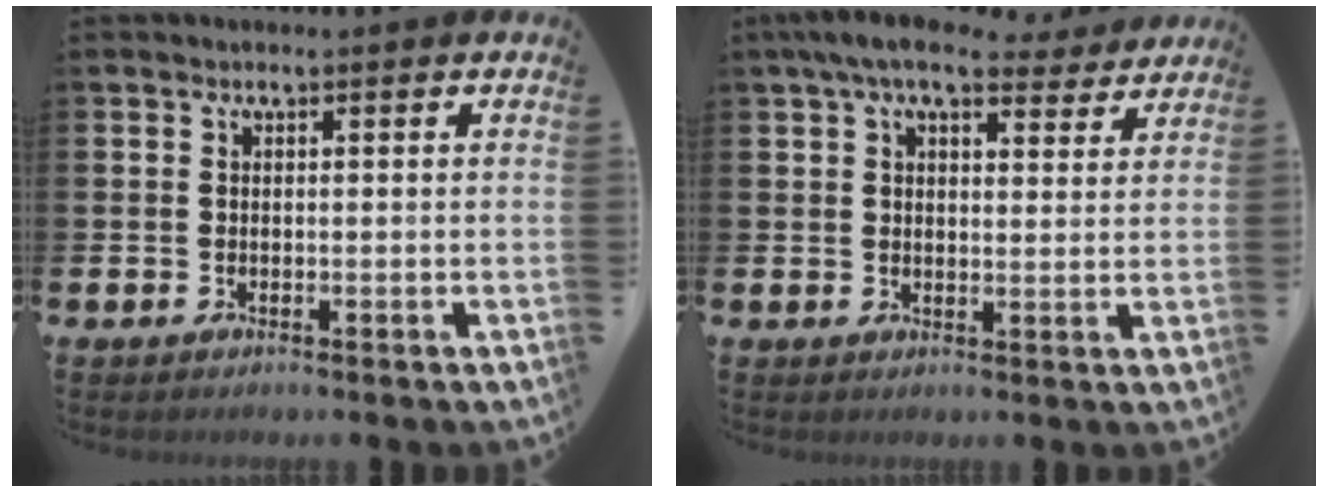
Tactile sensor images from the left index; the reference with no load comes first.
{"total": 7.2, "force": [6.2, 2.2, 3.1], "torque": [-0.061, -0.022, 0.109]}